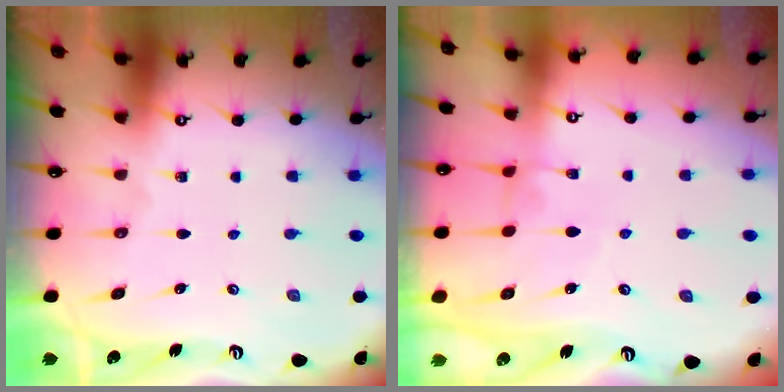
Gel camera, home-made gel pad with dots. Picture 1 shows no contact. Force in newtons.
{"total": 1.7, "press": 1.7, "slide": 0.3}